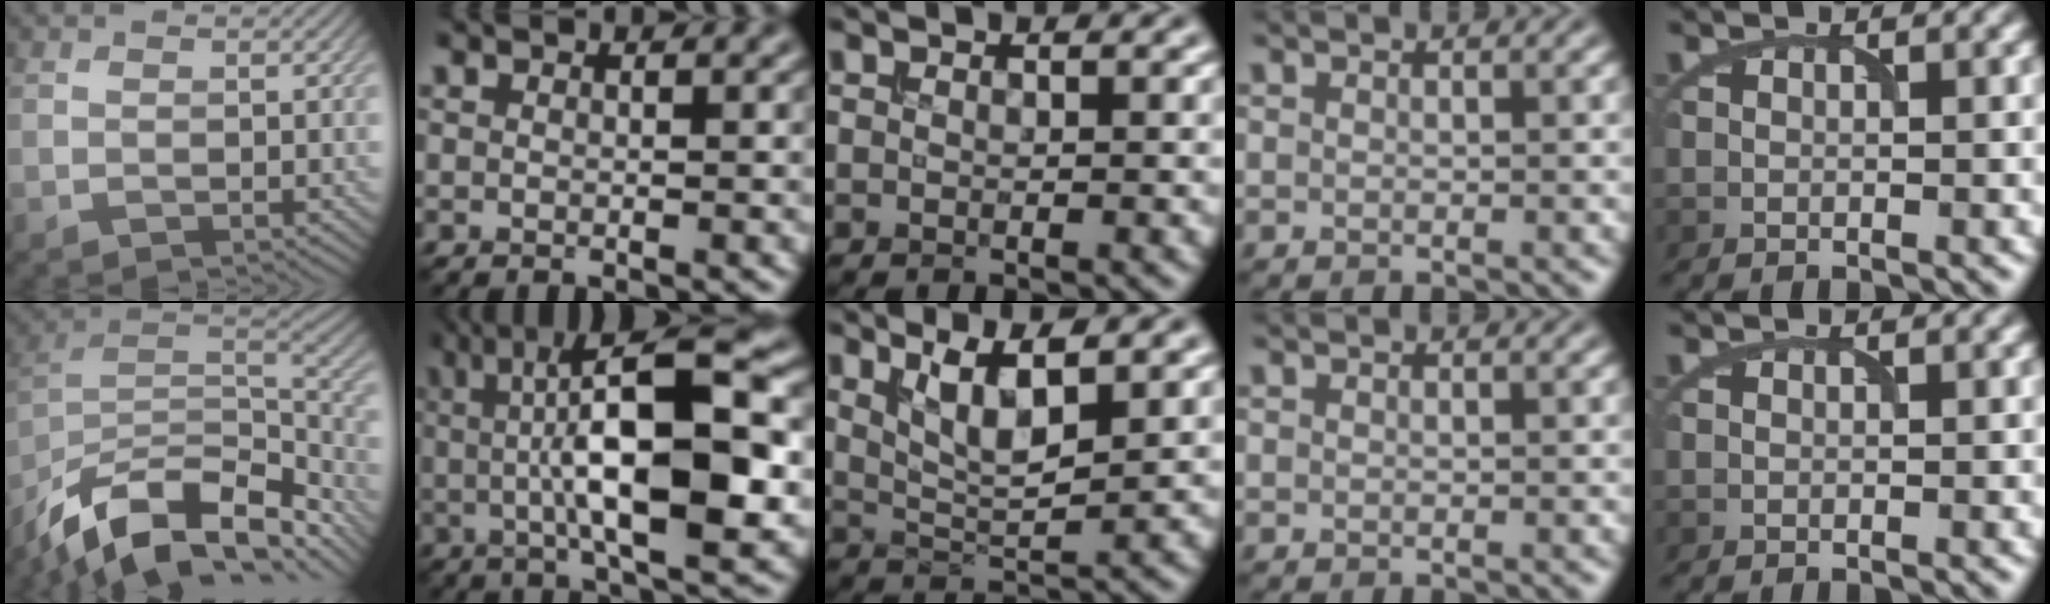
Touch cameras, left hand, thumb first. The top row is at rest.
{"thumb": {"total": 15.1, "force": [-10.4, 6.7, 8.6], "torque": [-0.206, -0.010, -0.180]}, "index": {"total": 13.3, "force": [0.9, 3.8, 12.7], "torque": [-0.183, 0.016, 0.006]}, "middle": {"total": 4.0, "force": [2.1, 1.1, 3.2], "torque": [-0.063, -0.006, 0.041]}}